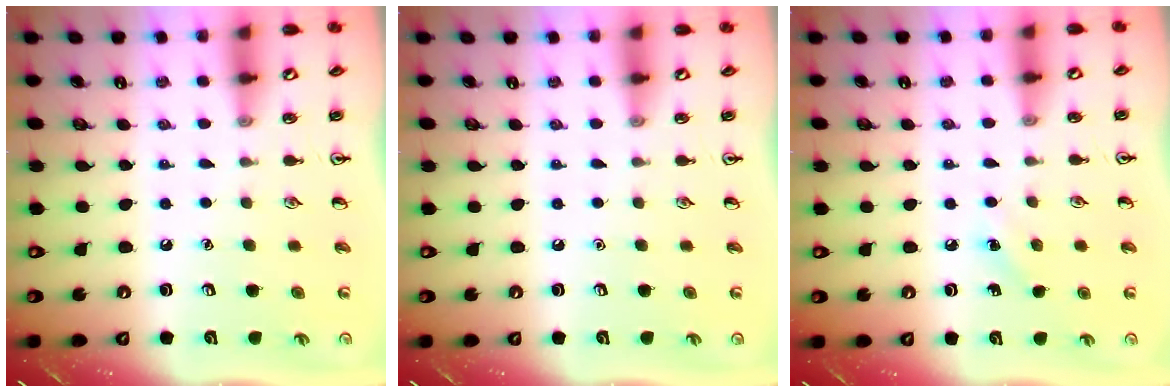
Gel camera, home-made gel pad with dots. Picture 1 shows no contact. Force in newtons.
{"total": 0.0}
{"total": 6.3, "press": 5.9, "slide": 2.2}